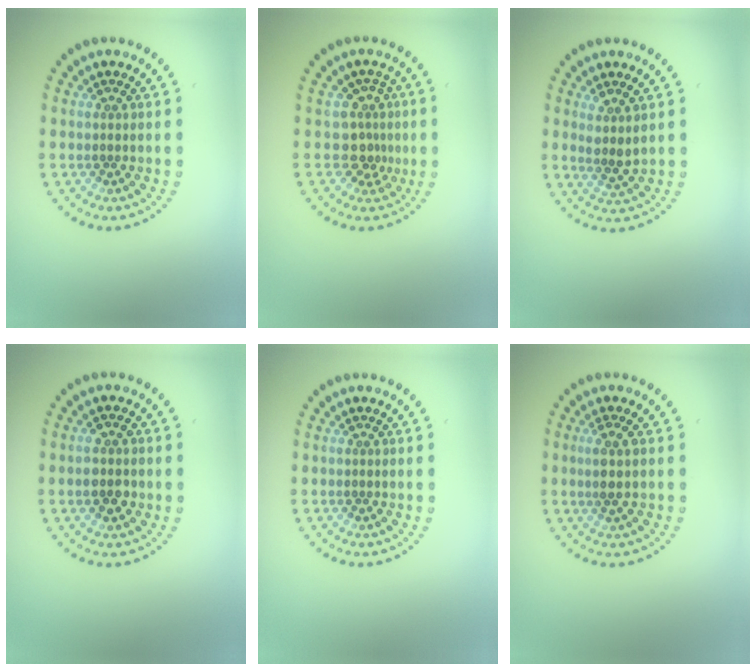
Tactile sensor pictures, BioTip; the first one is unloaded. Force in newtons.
{"total": 2.8, "press": 2.0, "slide": 1.9}
{"total": 2.2, "press": 1.8, "slide": 1.2}
{"total": 2.2, "press": 2.2, "slide": 0.2}
{"total": 0.0}
{"total": 1.8, "press": 1.6, "slide": 0.9}